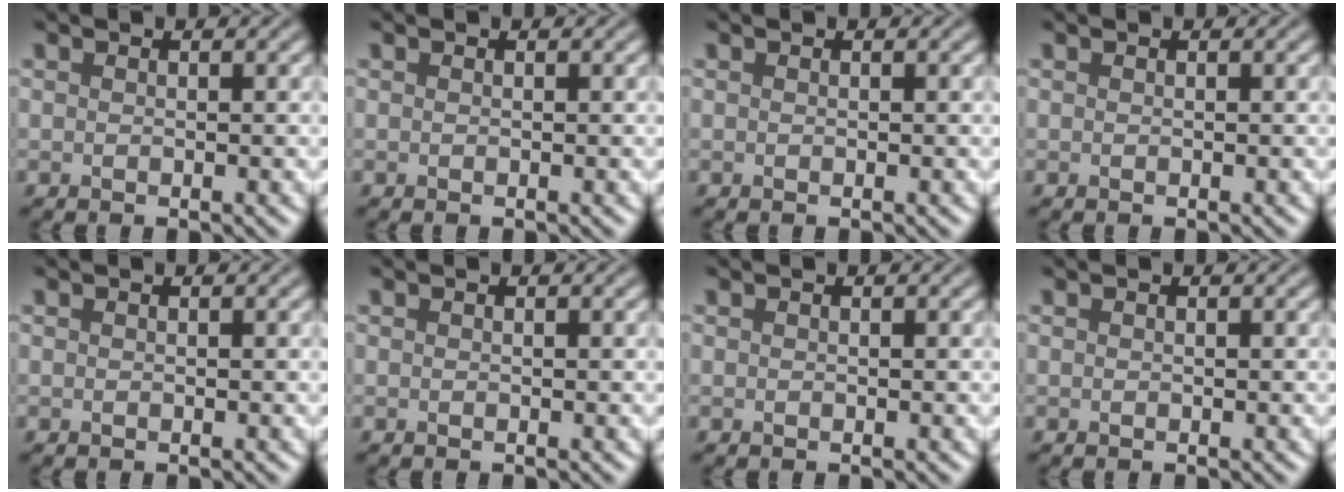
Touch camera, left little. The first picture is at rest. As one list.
[{"total": 0.0}, {"total": 0.0}, {"total": 0.0}, {"total": 0.0}, {"total": 0.0}, {"total": 0.0}, {"total": 0.0}]